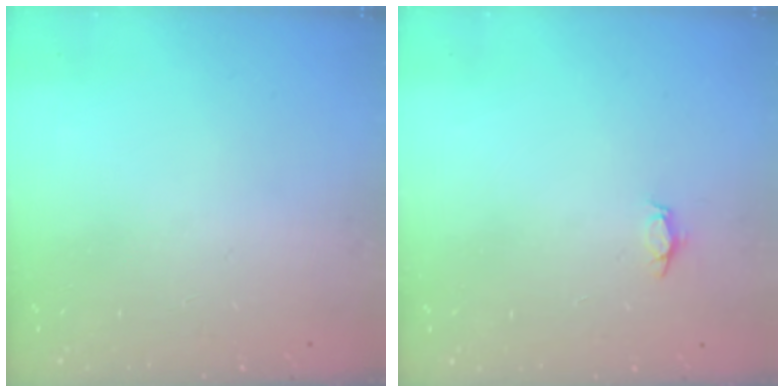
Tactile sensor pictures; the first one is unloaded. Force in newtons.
{"total": 2.8, "press": 2.8, "slide": 0.3}